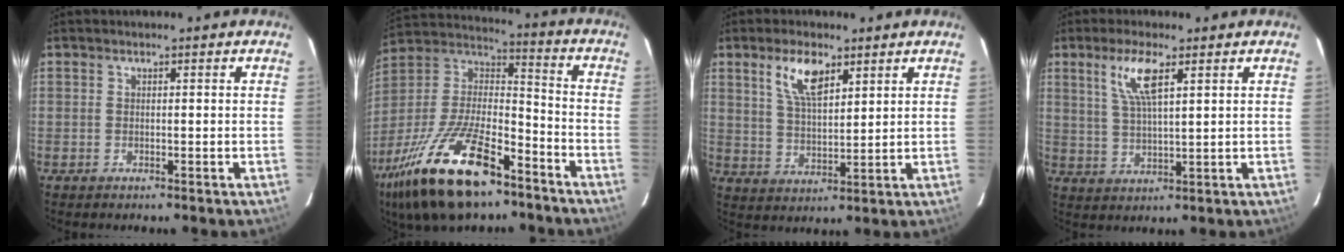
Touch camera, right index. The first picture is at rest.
{"total": 25.2, "force": [-15.6, 9.7, 17.2], "torque": [-0.350, -0.023, -0.273]}
{"total": 7.9, "force": [4.4, 3.3, 5.6], "torque": [-0.106, 0.008, 0.088]}
{"total": 7.1, "force": [3.4, 1.5, 6.1], "torque": [-0.121, 0.001, 0.070]}